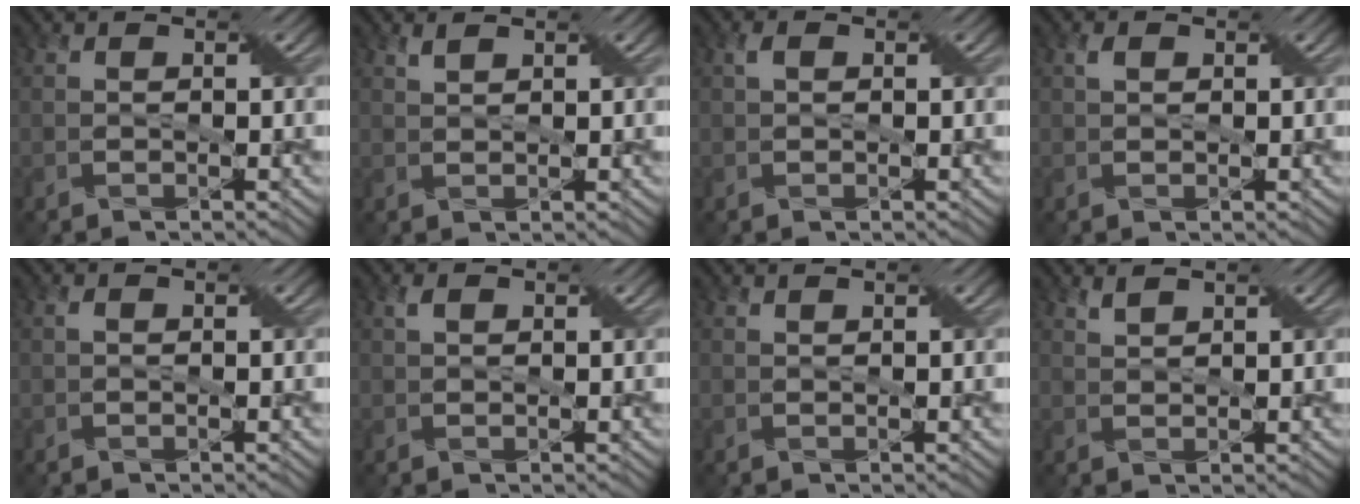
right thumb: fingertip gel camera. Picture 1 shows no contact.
{"total": 1.6, "force": [1.3, 0.1, 0.9], "torque": [-0.021, 0.007, 0.024]}
{"total": 1.5, "force": [0.5, 1.0, 1.1], "torque": [-0.019, 0.004, 0.007]}
{"total": 1.5, "force": [0.7, 0.9, 0.9], "torque": [-0.015, 0.003, 0.011]}
{"total": 0.7, "force": [0.1, 0.4, 0.6], "torque": [-0.011, 0.001, 0.001]}
{"total": 1.7, "force": [0.8, 0.9, 1.2], "torque": [-0.020, 0.004, 0.013]}
{"total": 0.6, "force": [0.5, -0.1, 0.3], "torque": [-0.008, 0.005, 0.009]}
{"total": 1.7, "force": [1.6, -0.1, 0.7], "torque": [-0.017, 0.005, 0.029]}